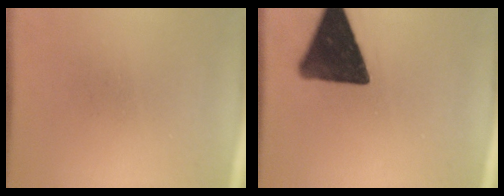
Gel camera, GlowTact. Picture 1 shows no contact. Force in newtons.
{"total": 14.8}